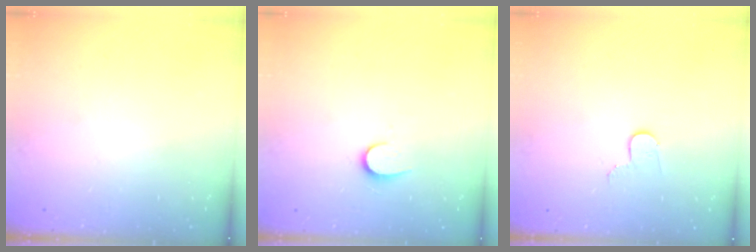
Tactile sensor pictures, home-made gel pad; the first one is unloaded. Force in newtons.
{"total": 6.6, "press": 6.5, "slide": 0.7}
{"total": 3.4, "press": 3.4, "slide": 0.3}